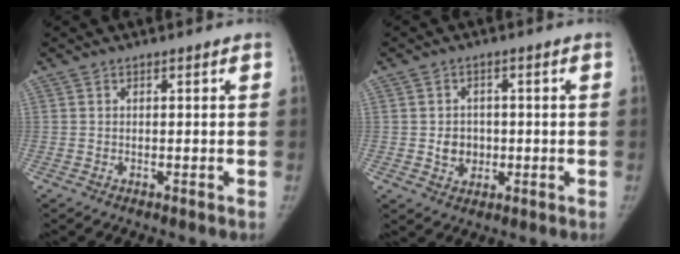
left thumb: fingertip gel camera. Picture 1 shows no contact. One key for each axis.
{"total": 4.4, "fx": -0.5, "fy": 3.8, "fz": 2.1, "tx": -0.009, "ty": 0.005, "tz": -0.005}